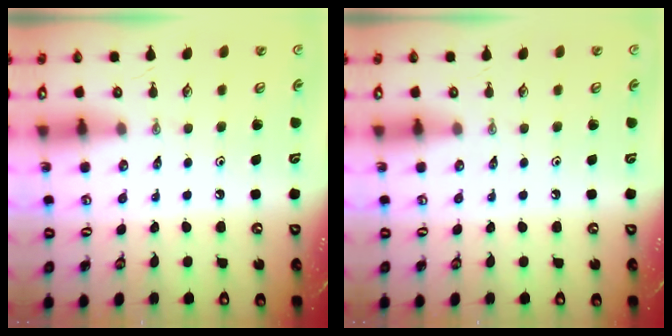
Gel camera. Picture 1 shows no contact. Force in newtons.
{"total": 0.0}